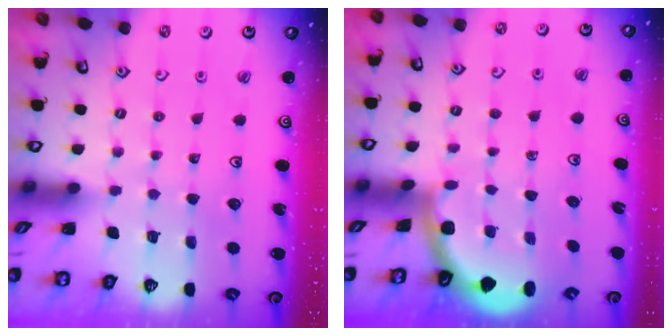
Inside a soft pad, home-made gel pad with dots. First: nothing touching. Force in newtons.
{"total": 1.9, "press": 1.9, "slide": 0.0}